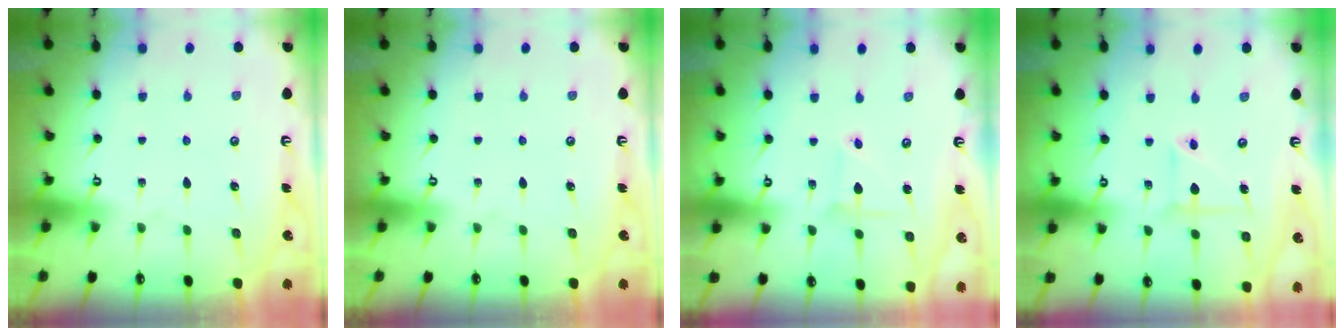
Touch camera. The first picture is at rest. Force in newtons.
{"total": 0.0}
{"total": 2.3, "press": 2.3, "slide": 0.3}
{"total": 4.4, "press": 4.2, "slide": 1.4}